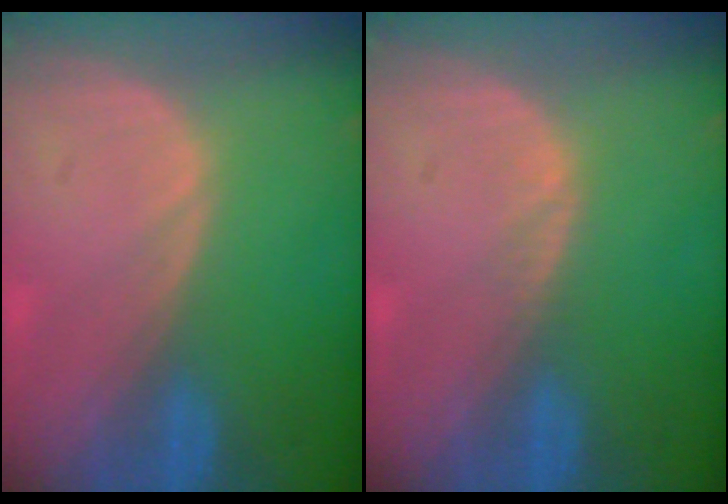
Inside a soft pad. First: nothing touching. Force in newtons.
{"total": 0.5, "press": 0.5, "slide": 0.1}